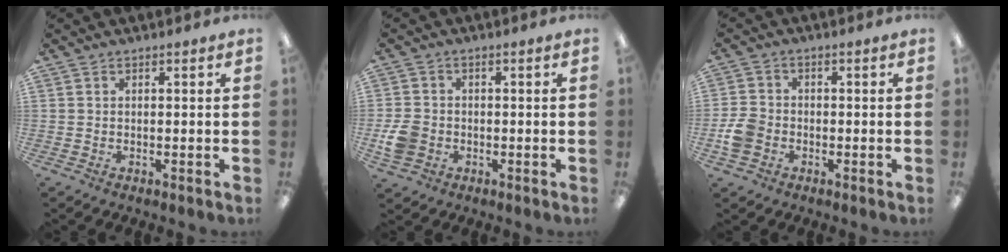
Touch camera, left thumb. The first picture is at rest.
{"total": 5.4, "force": [-1.5, 4.5, 2.7], "torque": [-0.048, 0.007, -0.027]}
{"total": 5.5, "force": [-1.8, 4.3, 2.9], "torque": [-0.059, 0.012, -0.032]}